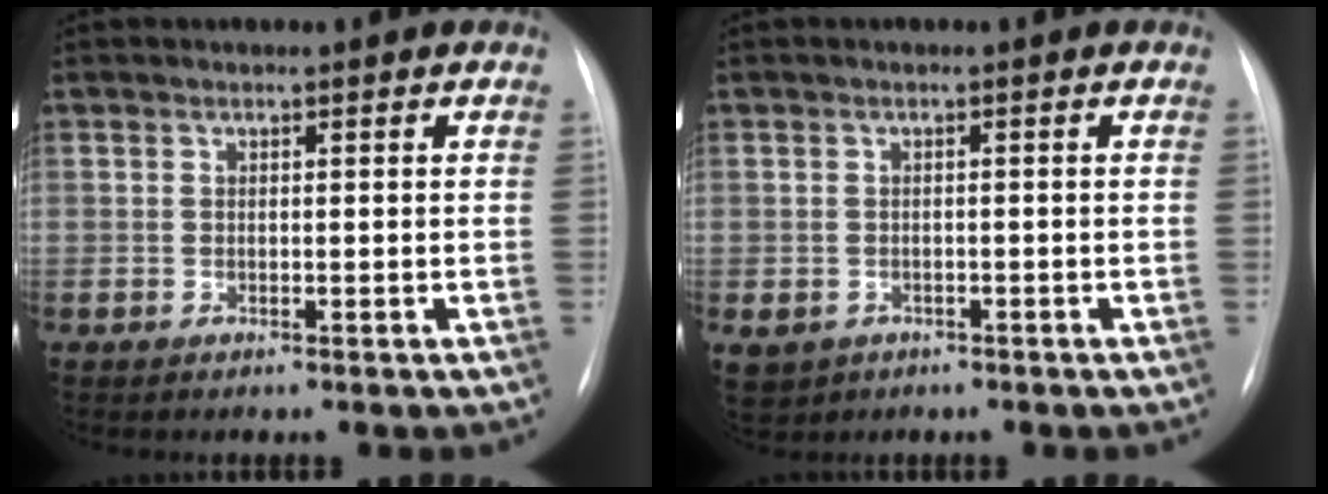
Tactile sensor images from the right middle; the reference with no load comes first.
{"total": 5.0, "force": [-2.5, 4.2, 1.3], "torque": [-0.028, 0.002, -0.032]}